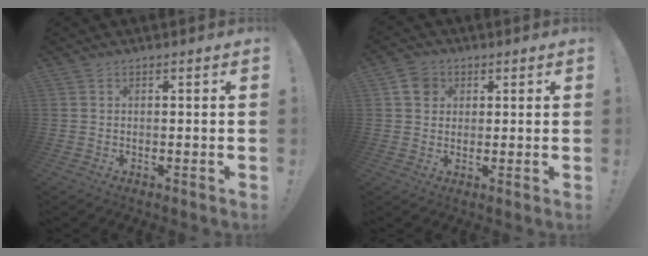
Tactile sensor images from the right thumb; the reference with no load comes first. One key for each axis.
{"total": 5.7, "fx": 2.2, "fy": 4.8, "fz": 2.0, "tx": -0.026, "ty": 0.001, "tz": 0.043}